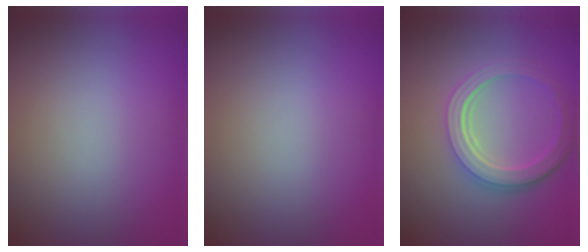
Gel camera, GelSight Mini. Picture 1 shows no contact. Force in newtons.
{"total": 0.0}
{"total": 5.1, "press": 3.8, "slide": 3.4}